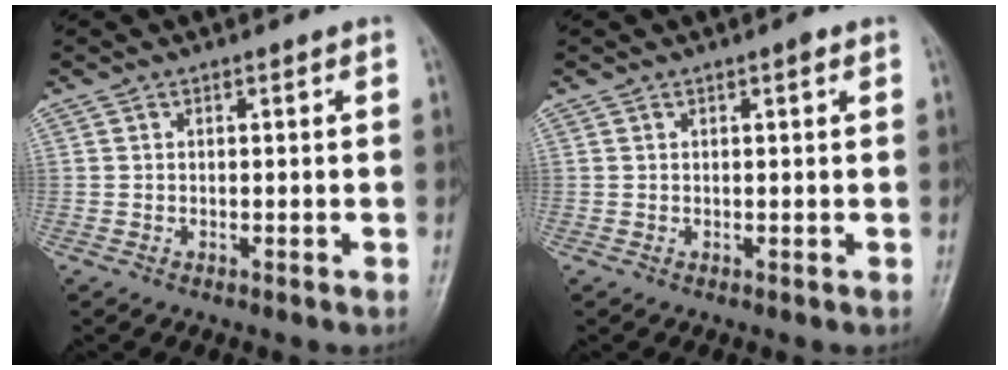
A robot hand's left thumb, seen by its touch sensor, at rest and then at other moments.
{"total": 1.0, "force": [0.6, 0.2, 0.9], "torque": [-0.012, 0.001, 0.005]}